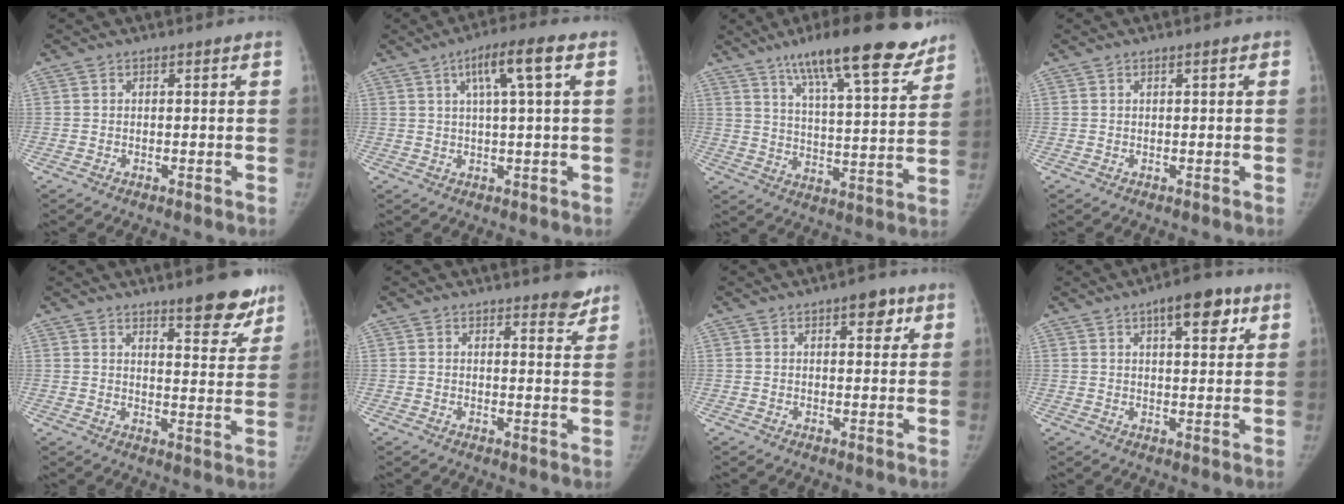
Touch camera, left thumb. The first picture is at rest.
{"total": 7.8, "force": [2.8, 0.6, 7.3], "torque": [-0.135, 0.008, 0.046]}
{"total": 20.9, "force": [14.8, 4.6, 14.0], "torque": [-0.185, -0.055, 0.228]}
{"total": 0.8, "force": [0.3, 0.2, 0.7], "torque": [-0.011, 0.002, 0.004]}
{"total": 10.7, "force": [7.8, 2.9, 6.7], "torque": [-0.049, -0.051, 0.107]}
{"total": 4.2, "force": [3.4, 1.3, 1.9], "torque": [-0.003, -0.025, 0.040]}
{"total": 4.5, "force": [2.4, 2.2, 3.2], "torque": [-0.021, -0.006, 0.027]}
{"total": 8.8, "force": [4.6, 3.5, 6.7], "torque": [-0.071, -0.015, 0.061]}